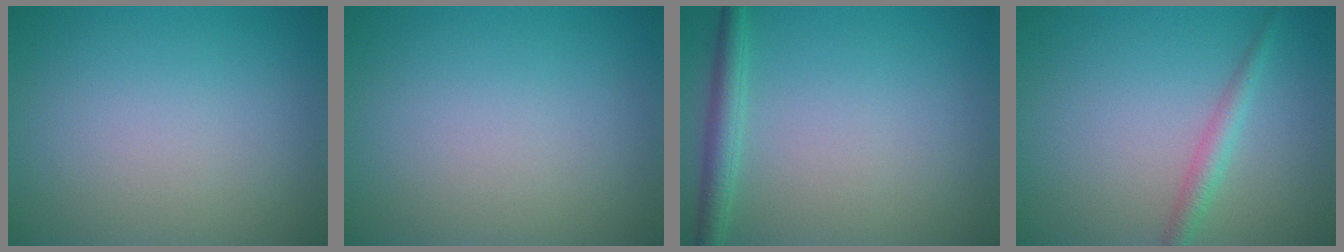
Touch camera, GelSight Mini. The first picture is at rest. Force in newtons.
{"total": 0.0}
{"total": 2.3, "press": 2.3, "slide": 0.1}
{"total": 2.0, "press": 2.0, "slide": 0.1}